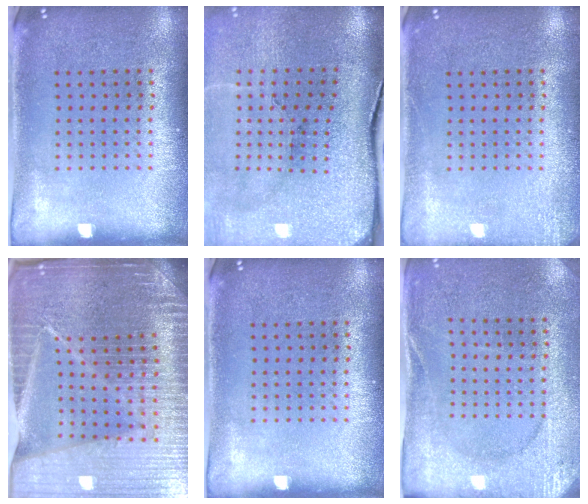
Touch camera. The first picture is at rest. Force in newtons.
{"total": 4.1, "press": 3.5, "slide": 2.0}
{"total": 1.7, "press": 1.7, "slide": 0.3}
{"total": 6.5, "press": 5.7, "slide": 3.3}
{"total": 0.0}
{"total": 2.6, "press": 2.5, "slide": 0.4}